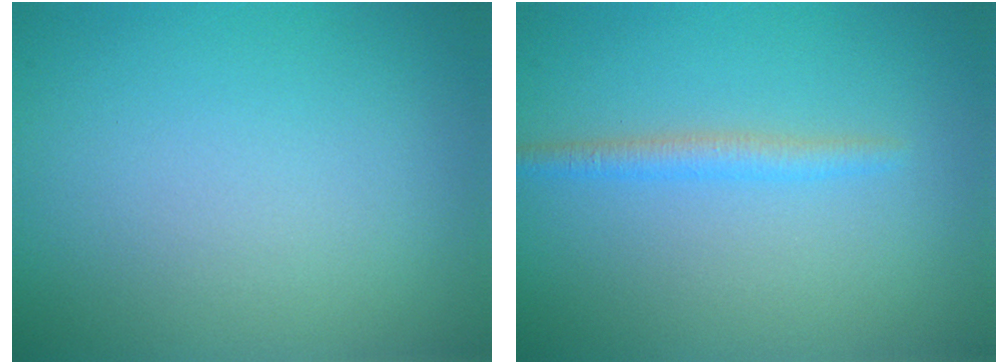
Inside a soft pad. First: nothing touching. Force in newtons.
{"total": 1.6, "press": 1.6, "slide": 0.0}